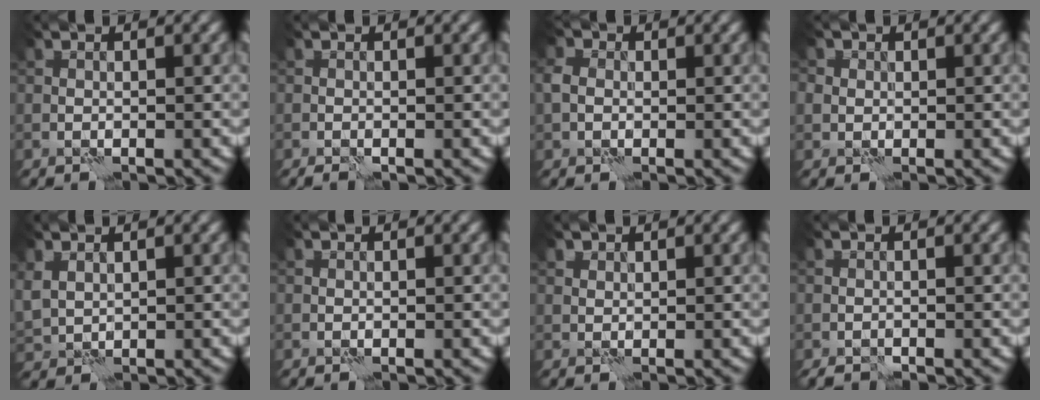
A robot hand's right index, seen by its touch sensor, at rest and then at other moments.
{"total": 0.6, "force": [-0.4, -0.1, 0.4], "torque": [-0.013, -0.001, -0.008]}
{"total": 1.8, "force": [0.0, 1.6, 0.8], "torque": [-0.015, 0.004, -0.009]}
{"total": 1.8, "force": [0.8, 1.6, 0.2], "torque": [0.013, 0.006, -0.007]}
{"total": 1.6, "force": [1.1, 1.0, 0.5], "torque": [-0.019, -0.003, 0.026]}
{"total": 0.0}
{"total": 1.2, "force": [1.1, 0.5, -0.1], "torque": [0.001, -0.006, 0.014]}
{"total": 1.0, "force": [-1.0, 0.2, 0.2], "torque": [-0.009, -0.002, -0.018]}